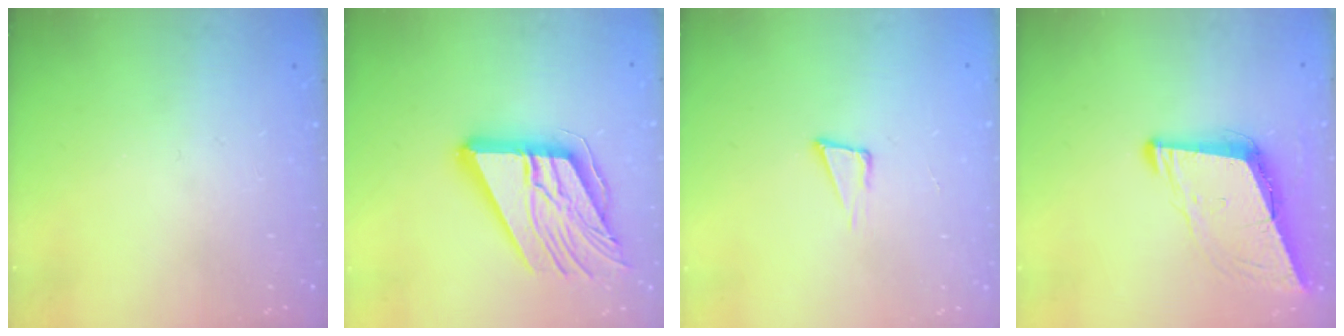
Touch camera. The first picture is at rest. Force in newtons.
{"total": 18.9, "press": 18.8, "slide": 2.2}
{"total": 4.0, "press": 2.8, "slide": 2.9}
{"total": 9.0, "press": 8.2, "slide": 3.7}